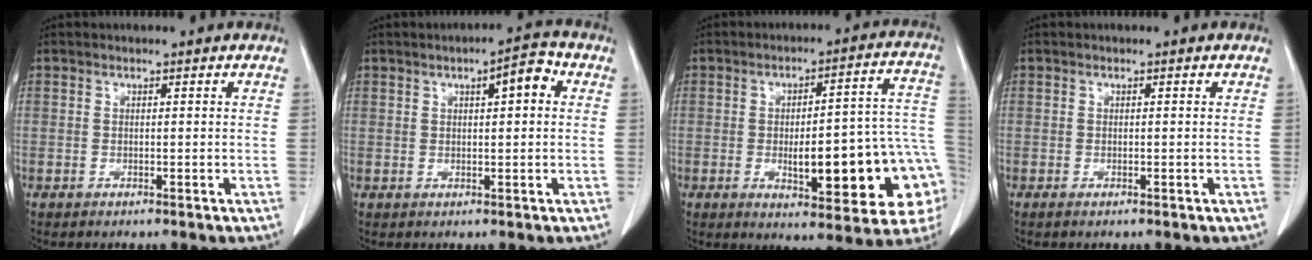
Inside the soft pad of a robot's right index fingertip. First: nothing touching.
{"total": 5.2, "force": [1.6, 1.6, 4.7], "torque": [-0.072, 0.020, 0.023]}
{"total": 21.2, "force": [-4.8, 5.4, 20.0], "torque": [-0.185, 0.034, -0.042]}
{"total": 1.0, "force": [-0.4, 0.5, 0.7], "torque": [-0.020, -0.002, -0.007]}